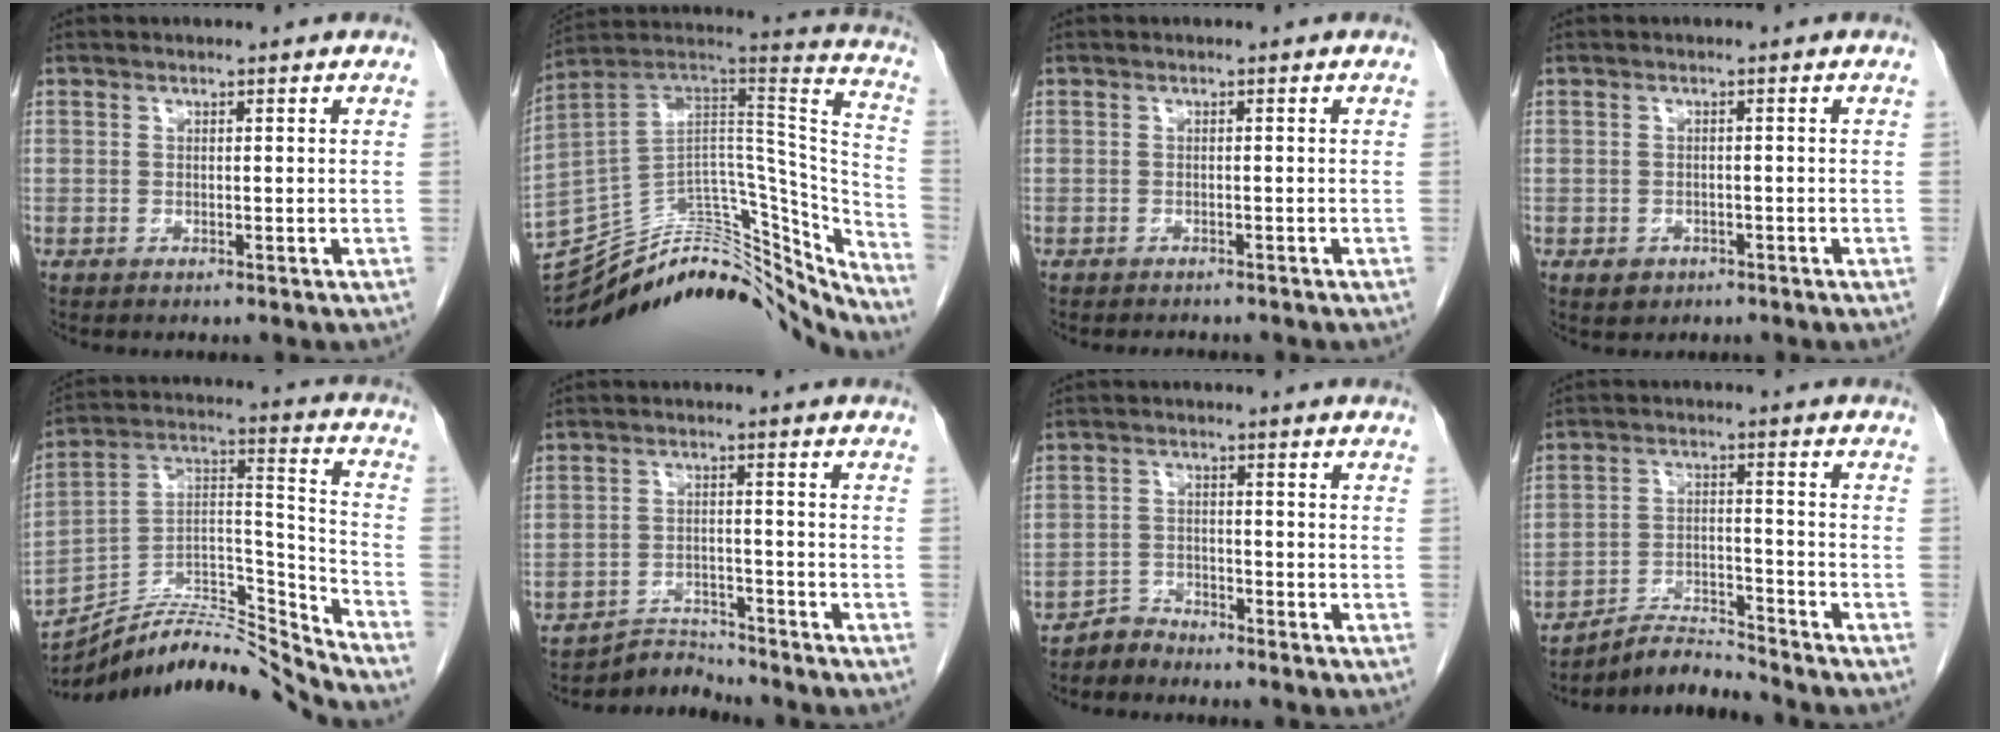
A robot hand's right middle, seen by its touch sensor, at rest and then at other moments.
{"total": 30.4, "force": [-26.1, 10.6, 11.6], "torque": [-0.127, 0.054, -0.364]}
{"total": 2.3, "force": [-2.1, 0.6, 0.6], "torque": [-0.010, -0.005, -0.023]}
{"total": 2.1, "force": [-1.1, 1.7, 0.6], "torque": [-0.009, 0.004, -0.007]}
{"total": 19.0, "force": [-18.4, 0.1, 4.6], "torque": [-0.076, 0.056, -0.310]}
{"total": 4.3, "force": [-4.1, 0.0, -1.3], "torque": [0.026, 0.001, -0.066]}
{"total": 2.8, "force": [-2.6, 0.6, -0.7], "torque": [0.019, -0.005, -0.051]}
{"total": 5.8, "force": [-5.8, -0.7, -0.3], "torque": [0.002, 0.001, -0.101]}